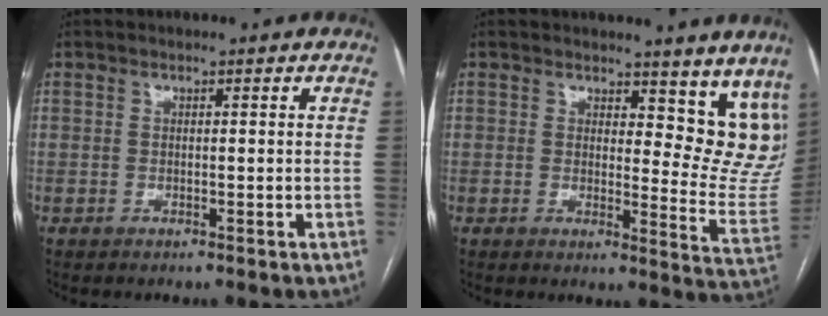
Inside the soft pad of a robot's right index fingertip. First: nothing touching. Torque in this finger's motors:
{"motor_torque": [0.02, 0.18, 0.02, 0.00]}